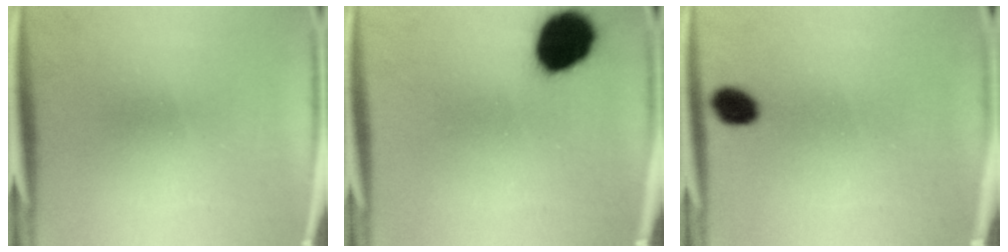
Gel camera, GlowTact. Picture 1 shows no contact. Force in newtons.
{"total": 13.4}
{"total": 2.3}